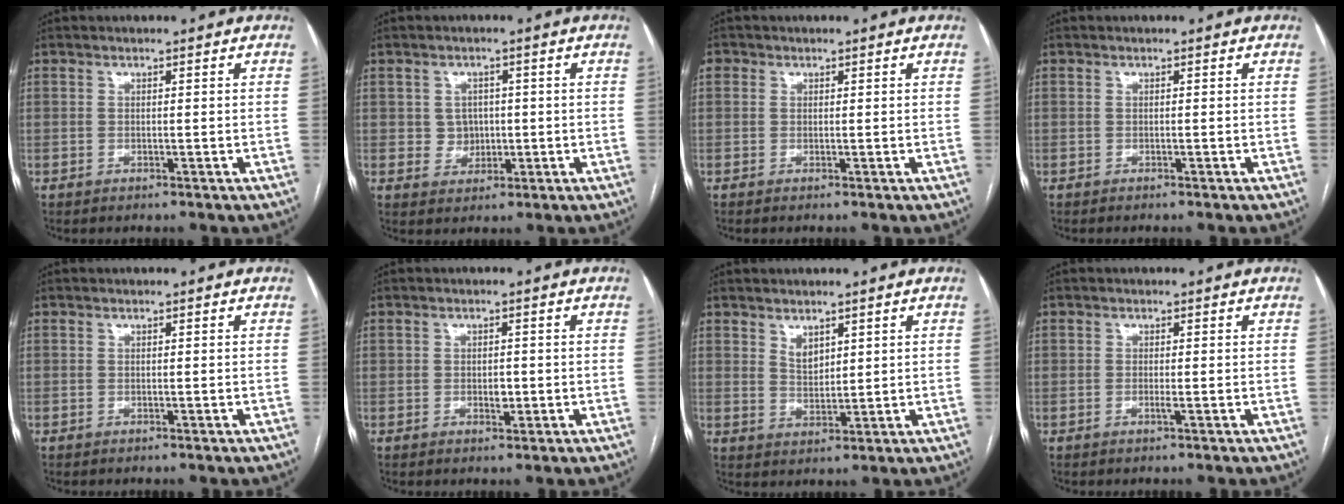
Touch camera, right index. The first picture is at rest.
{"total": 3.5, "force": [0.2, 3.4, 0.9], "torque": [-0.005, 0.007, 0.008]}
{"total": 1.3, "force": [0.4, 1.2, 0.3], "torque": [0.001, 0.006, 0.004]}
{"total": 0.7, "force": [-0.6, -0.1, 0.4], "torque": [-0.005, 0.000, -0.009]}
{"total": 0.0}
{"total": 0.7, "force": [-0.3, 0.4, 0.5], "torque": [-0.012, 0.002, -0.004]}
{"total": 2.9, "force": [1.9, 1.6, 1.6], "torque": [-0.031, -0.005, 0.045]}
{"total": 0.8, "force": [-0.2, 0.1, 0.8], "torque": [-0.018, -0.002, -0.005]}